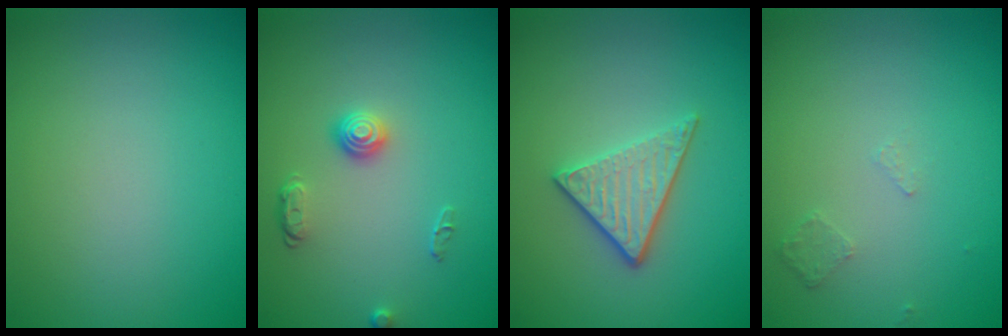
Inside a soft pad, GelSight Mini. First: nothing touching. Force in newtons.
{"total": 1.7, "press": 1.4, "slide": 1.0}
{"total": 3.4, "press": 2.8, "slide": 1.9}
{"total": 0.6, "press": 0.5, "slide": 0.4}